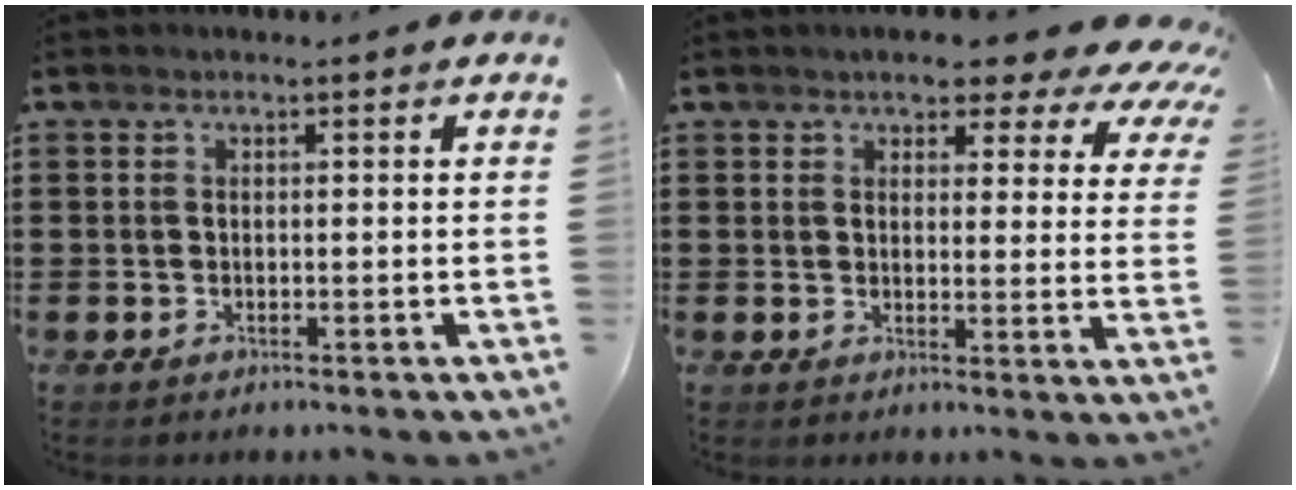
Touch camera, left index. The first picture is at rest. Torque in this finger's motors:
{"motor_torque": [2.14, 0.00, 1.05, 0.12]}